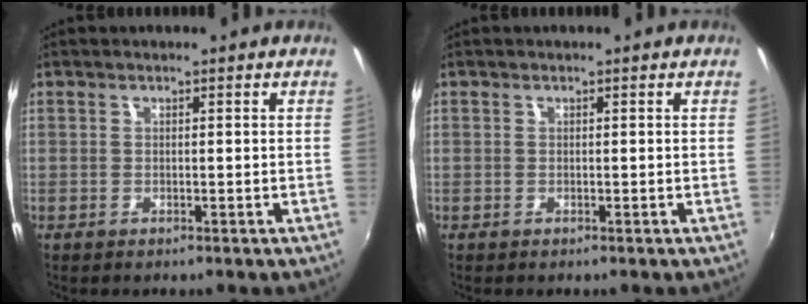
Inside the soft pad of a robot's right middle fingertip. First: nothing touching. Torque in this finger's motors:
{"motor_torque": [-0.01, 0.00, 0.00, -0.01]}